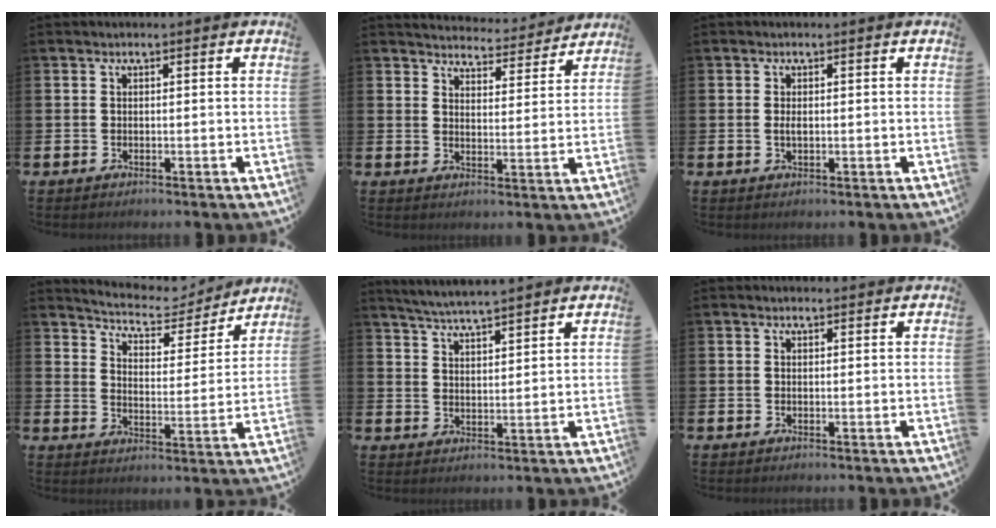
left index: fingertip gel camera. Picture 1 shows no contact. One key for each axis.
{"total": 4.6, "fx": 4.5, "fy": 0.7, "fz": 0.1, "tx": -0.007, "ty": -0.040, "tz": 0.076}
{"total": 1.1, "fx": 0.1, "fy": 0.5, "fz": 1.0, "tx": -0.017, "ty": 0.003, "tz": 0.000}
{"total": 6.6, "fx": 6.3, "fy": 1.7, "fz": 1.1, "tx": -0.051, "ty": -0.048, "tz": 0.107}
{"total": 4.8, "fx": 4.8, "fy": -0.2, "fz": 0.7, "tx": -0.031, "ty": -0.022, "tz": 0.086}
{"total": 0.8, "fx": 0.7, "fy": 0.2, "fz": 0.1, "tx": 0.007, "ty": -0.001, "tz": 0.011}